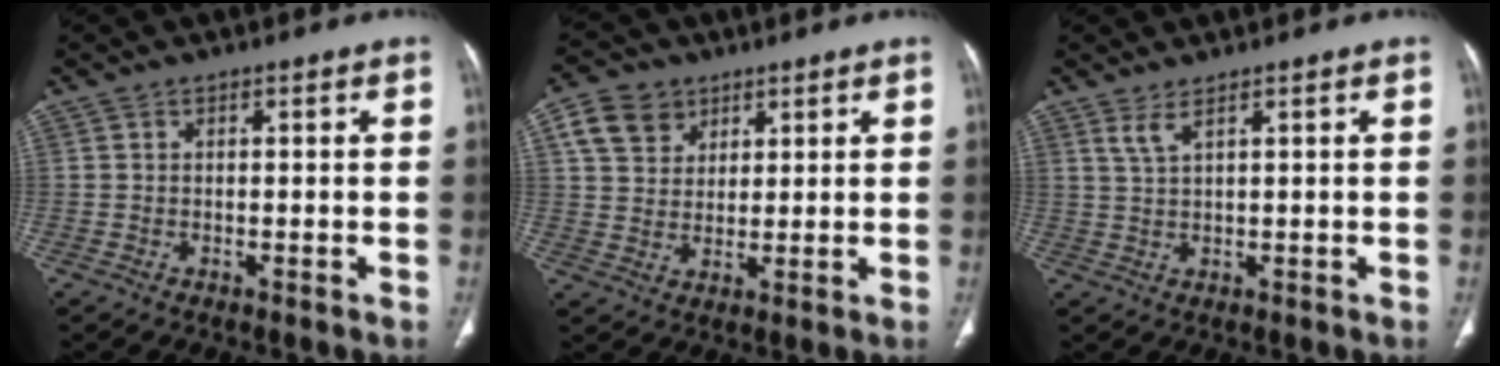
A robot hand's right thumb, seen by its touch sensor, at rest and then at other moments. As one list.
[{"total": 8.1, "force": [3.9, 6.3, 3.2], "torque": [-0.037, -0.009, 0.076]}, {"total": 2.5, "force": [1.7, 0.3, 1.8], "torque": [-0.047, -0.008, 0.042]}]